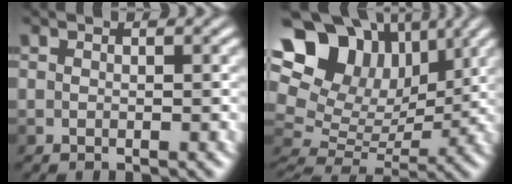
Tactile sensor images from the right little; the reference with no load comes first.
{"total": 16.3, "force": [7.6, 11.1, 9.2], "torque": [-0.179, 0.056, 0.130]}